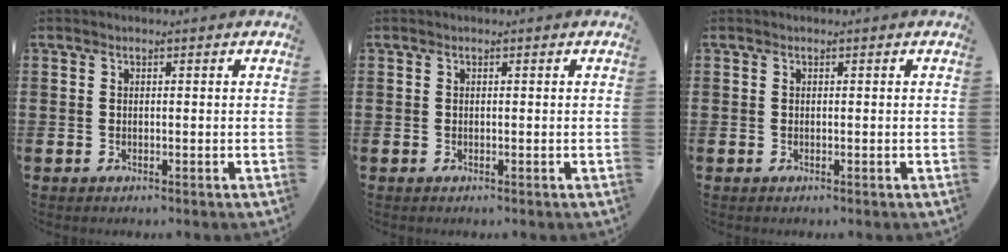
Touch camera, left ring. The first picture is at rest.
{"total": 0.0}
{"total": 0.0}